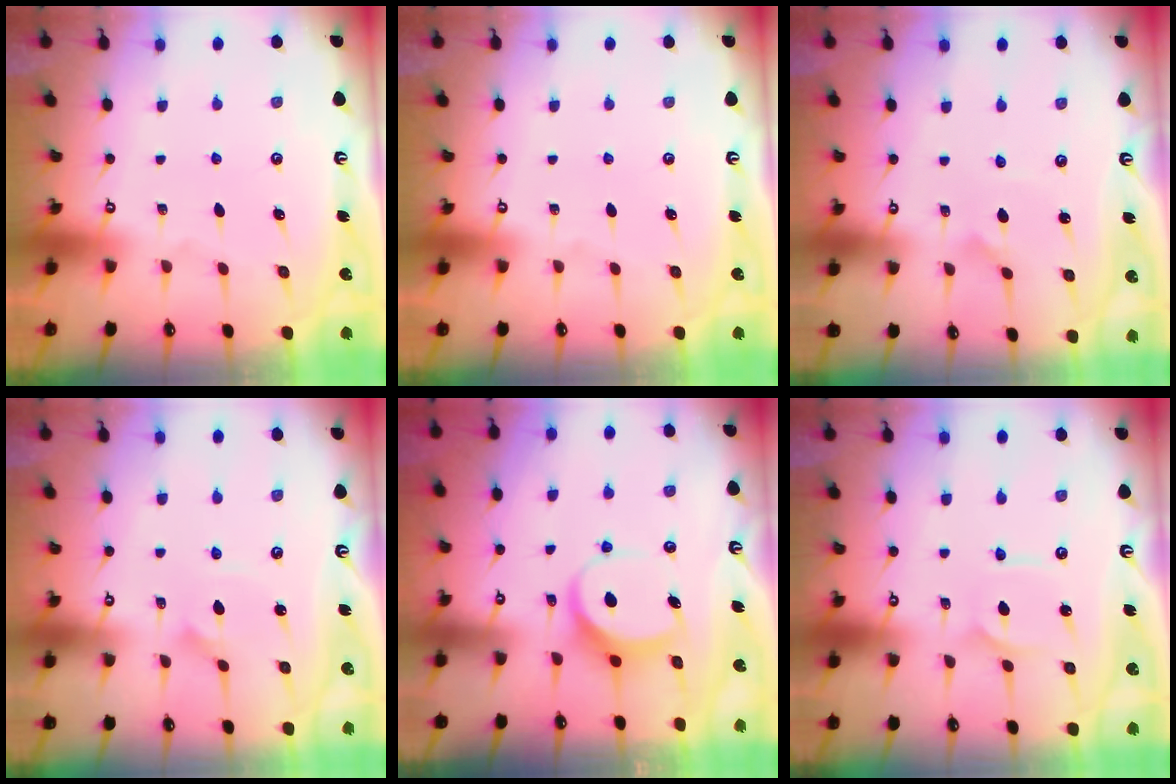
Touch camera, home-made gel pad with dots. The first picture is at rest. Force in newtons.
{"total": 0.0}
{"total": 0.7, "press": 0.7, "slide": 0.1}
{"total": 1.7, "press": 1.6, "slide": 0.1}
{"total": 8.1, "press": 8.0, "slide": 0.9}
{"total": 1.6, "press": 1.6, "slide": 0.0}